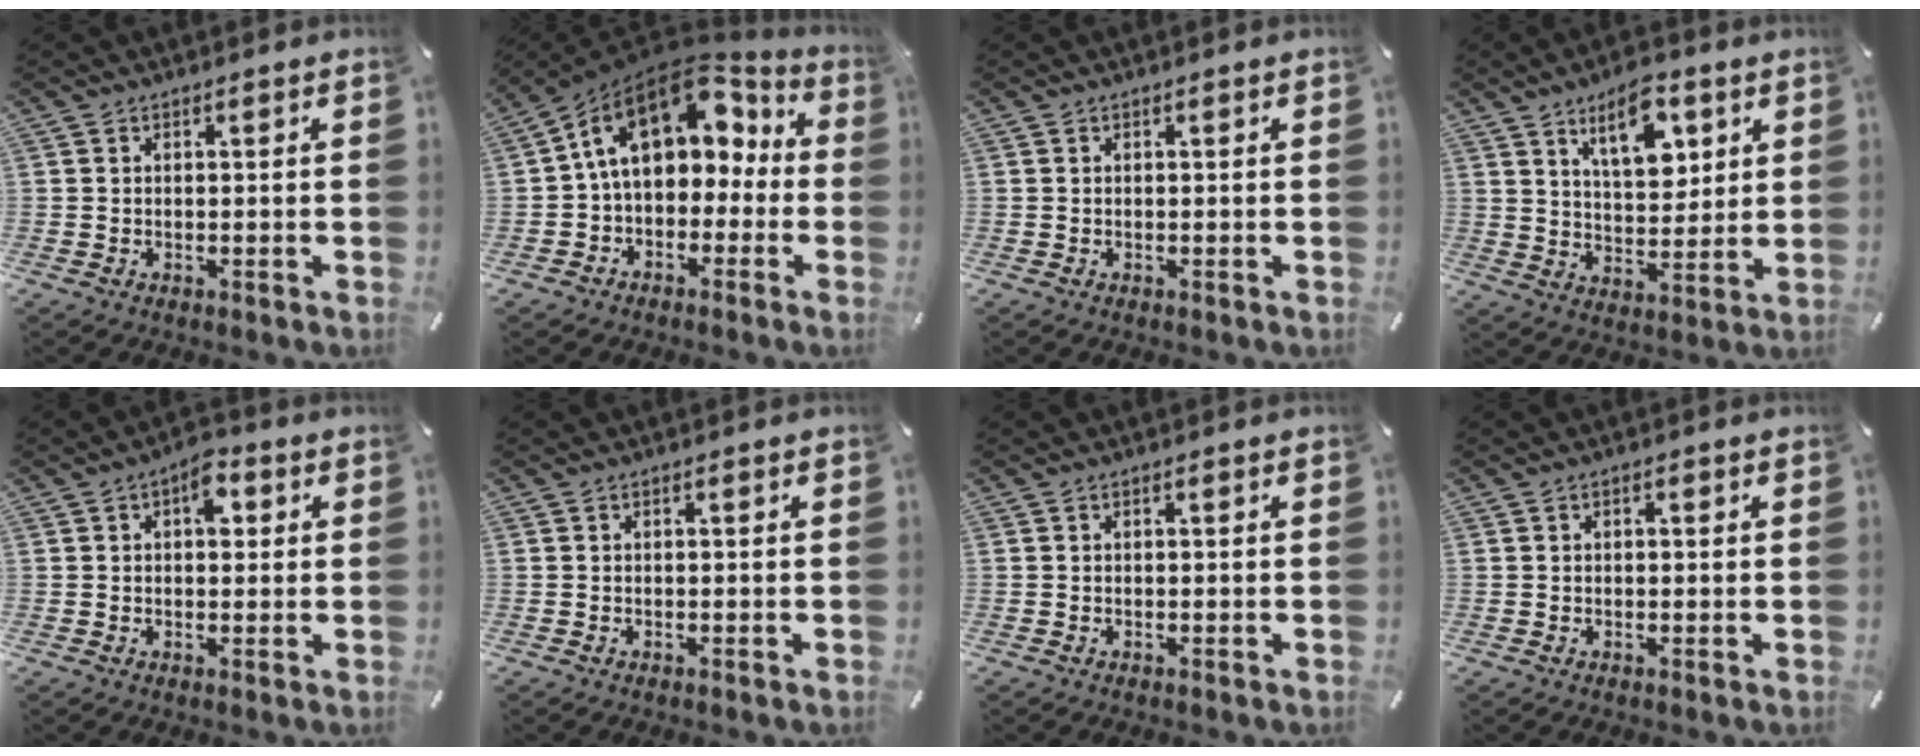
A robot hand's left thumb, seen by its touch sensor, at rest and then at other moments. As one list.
[{"total": 15.9, "force": [5.0, 10.7, 10.7], "torque": [-0.187, -0.021, 0.086]}, {"total": 0.0}, {"total": 12.3, "force": [6.7, 6.5, 8.1], "torque": [-0.109, -0.025, 0.113]}, {"total": 5.6, "force": [1.7, 3.2, 4.2], "torque": [-0.046, -0.004, 0.021]}, {"total": 0.0}, {"total": 0.0}, {"total": 0.7, "force": [0.0, 0.5, 0.5], "torque": [-0.009, 0.003, -0.001]}]